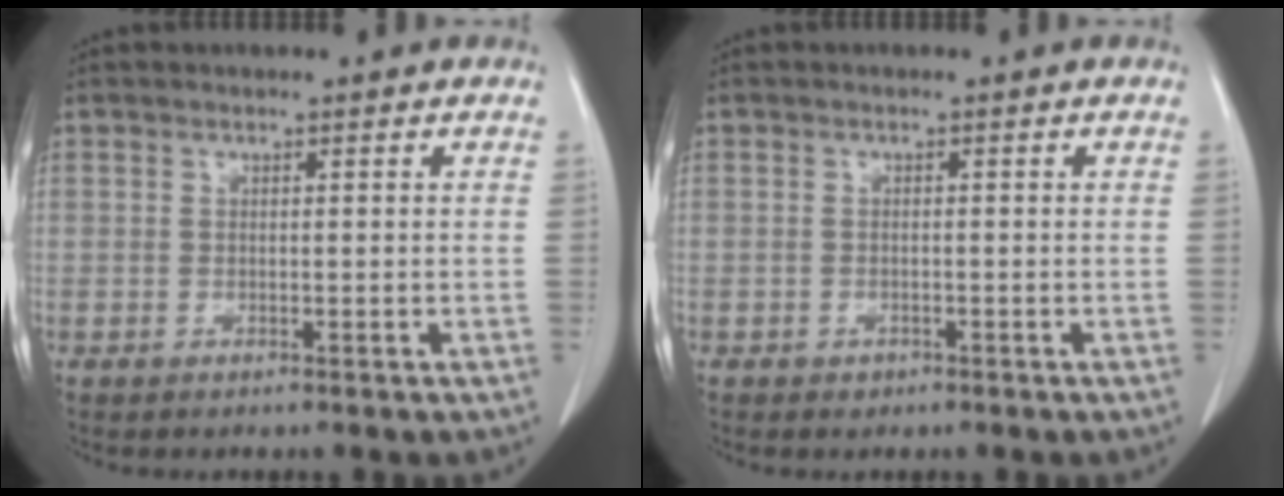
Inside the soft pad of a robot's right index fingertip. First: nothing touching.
{"total": 1.0, "force": [-0.6, 0.7, 0.2], "torque": [-0.007, 0.001, -0.007]}